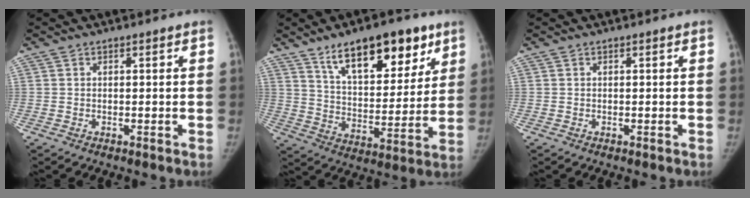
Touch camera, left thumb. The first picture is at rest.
{"total": 19.5, "force": [11.7, 8.8, 12.9], "torque": [-0.144, -0.049, 0.191]}
{"total": 0.0}